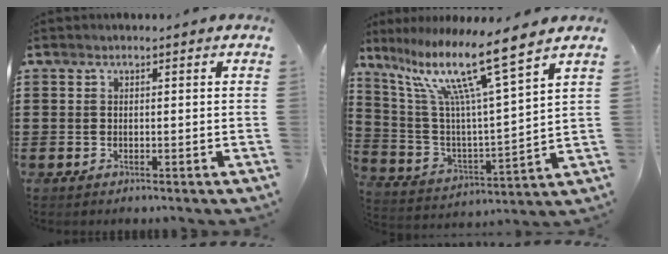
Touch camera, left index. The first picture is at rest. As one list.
[{"total": 13.7, "force": [9.4, 0.4, 9.9], "torque": [-0.222, -0.054, 0.148]}]